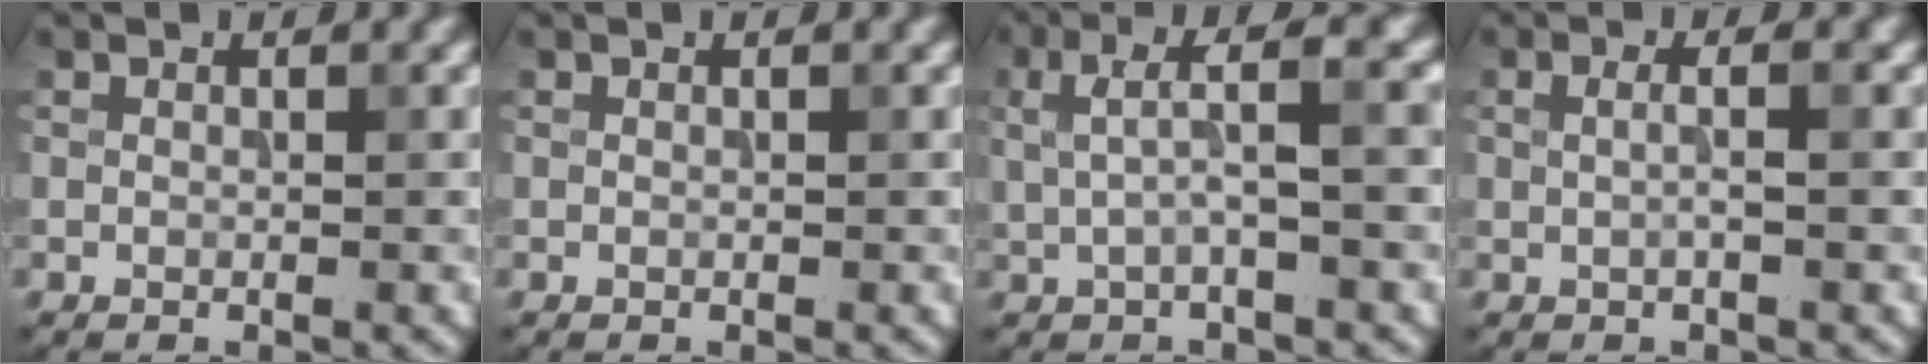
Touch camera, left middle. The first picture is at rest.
{"total": 0.0}
{"total": 3.9, "force": [0.7, 0.7, 3.8], "torque": [-0.072, 0.012, 0.012]}
{"total": 1.6, "force": [0.2, 0.4, 1.6], "torque": [-0.022, -0.006, 0.000]}